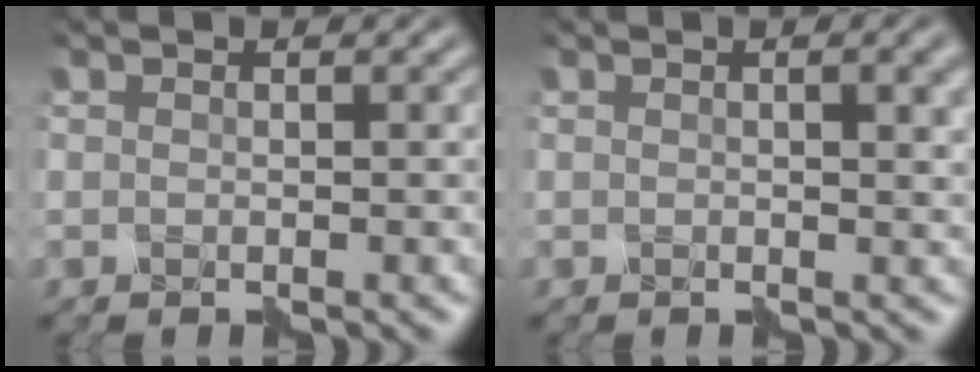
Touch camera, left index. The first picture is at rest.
{"total": 2.3, "force": [0.9, 0.6, 2.1], "torque": [-0.026, 0.003, 0.011]}